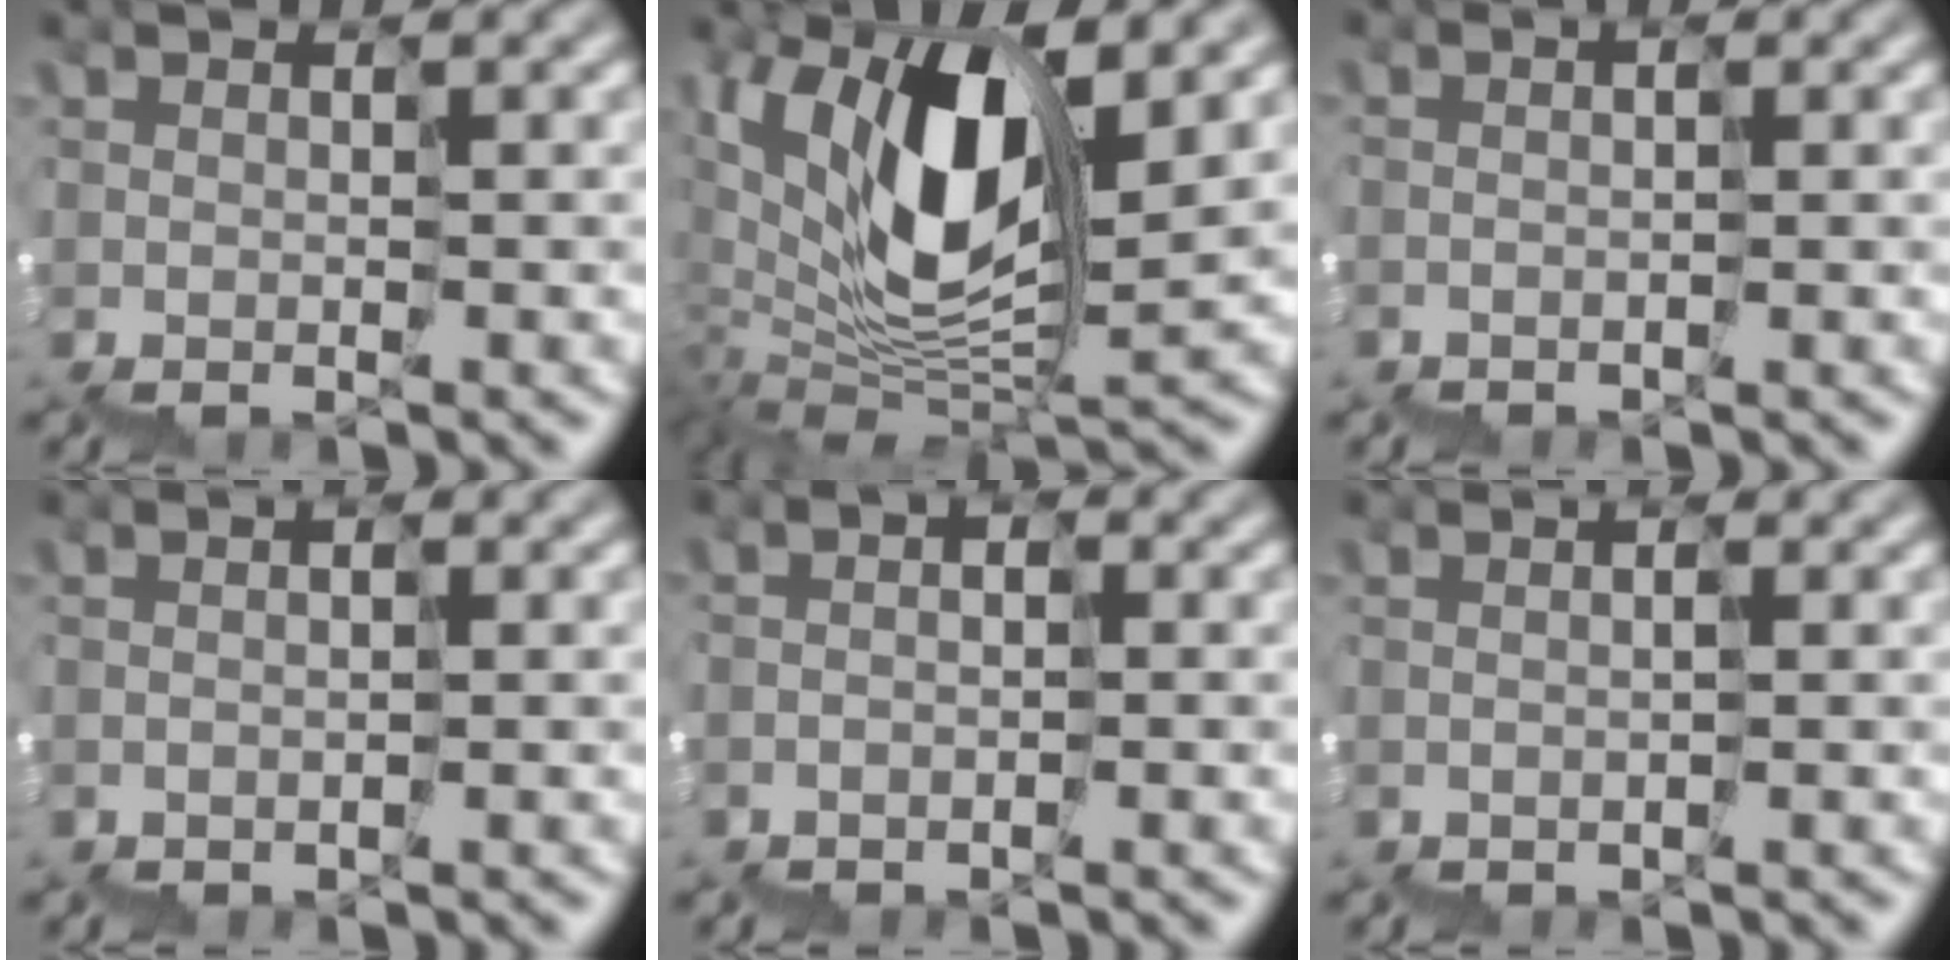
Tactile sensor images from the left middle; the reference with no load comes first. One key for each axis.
{"total": 9.9, "fx": 3.9, "fy": 5.0, "fz": 7.6, "tx": -0.173, "ty": -0.002, "tz": 0.080}
{"total": 0.9, "fx": -0.4, "fy": -0.1, "fz": -0.7, "tx": 0.004, "ty": -0.001, "tz": -0.008}
{"total": 0.9, "fx": -0.6, "fy": 0.0, "fz": -0.7, "tx": 0.000, "ty": 0.000, "tz": -0.012}
{"total": 1.7, "fx": -1.5, "fy": 0.2, "fz": -0.7, "tx": -0.005, "ty": 0.004, "tz": -0.030}
{"total": 0.7, "fx": -0.3, "fy": 0.0, "fz": -0.6, "tx": 0.006, "ty": 0.000, "tz": -0.008}